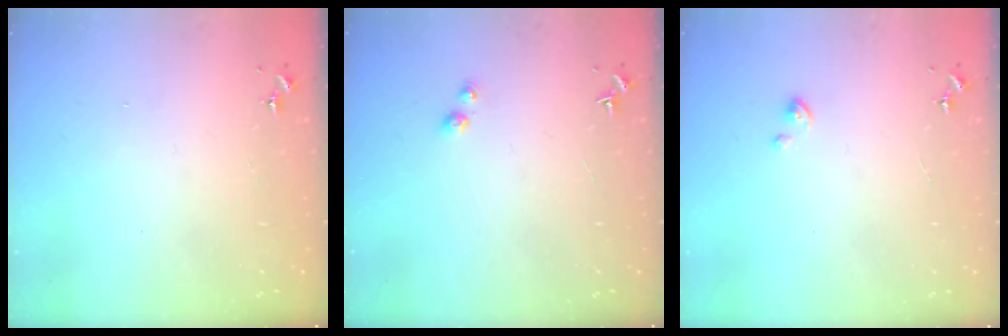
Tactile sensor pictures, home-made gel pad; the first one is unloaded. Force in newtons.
{"total": 2.8, "press": 2.8, "slide": 0.2}
{"total": 1.4, "press": 1.4, "slide": 0.1}